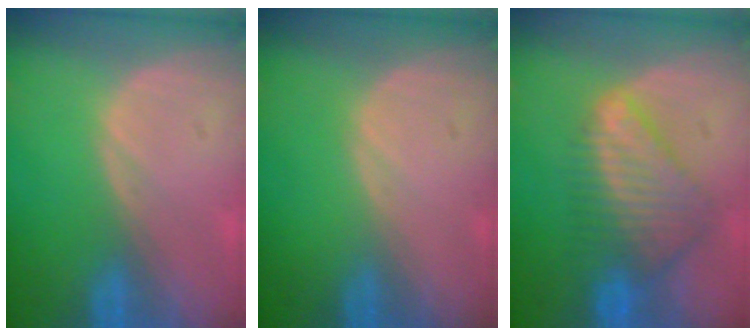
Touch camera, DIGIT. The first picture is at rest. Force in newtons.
{"total": 0.0}
{"total": 8.4, "press": 7.3, "slide": 4.1}